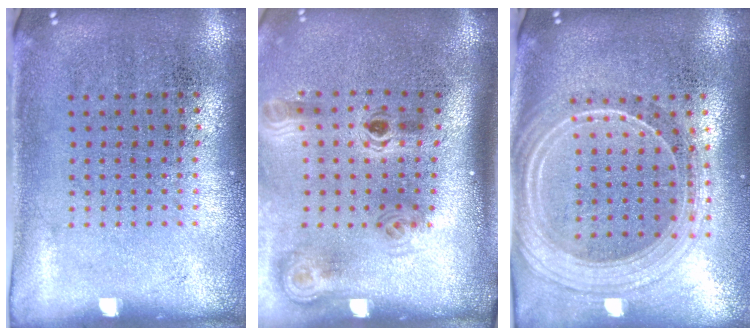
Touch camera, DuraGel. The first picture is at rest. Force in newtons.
{"total": 2.1, "press": 1.4, "slide": 1.5}
{"total": 2.2, "press": 2.0, "slide": 1.1}